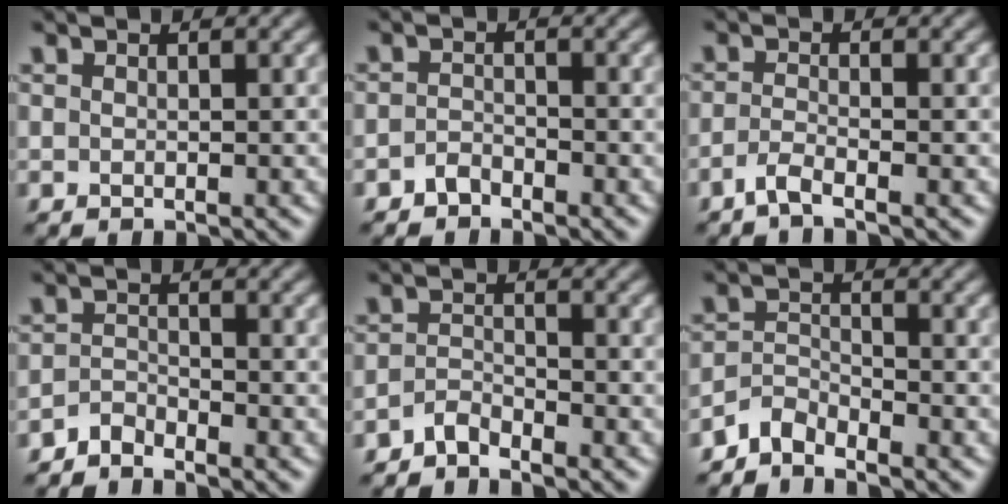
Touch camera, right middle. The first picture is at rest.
{"total": 1.3, "force": [-1.1, 0.6, 0.3], "torque": [-0.005, 0.005, -0.022]}
{"total": 1.8, "force": [-1.3, 0.3, 1.2], "torque": [-0.028, -0.003, -0.036]}
{"total": 1.7, "force": [-1.6, 0.4, 0.3], "torque": [-0.006, 0.006, -0.036]}
{"total": 1.7, "force": [-1.6, 0.4, 0.5], "torque": [-0.012, 0.007, -0.035]}
{"total": 2.6, "force": [-2.4, 0.7, 0.7], "torque": [-0.012, 0.005, -0.056]}